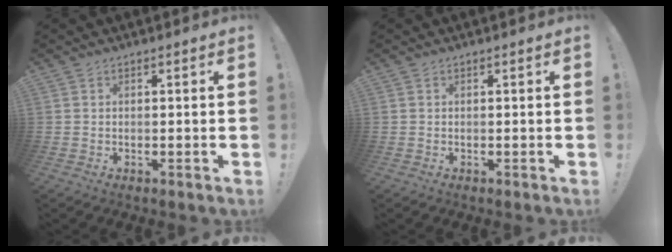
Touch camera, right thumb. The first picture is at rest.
{"total": 0.0}